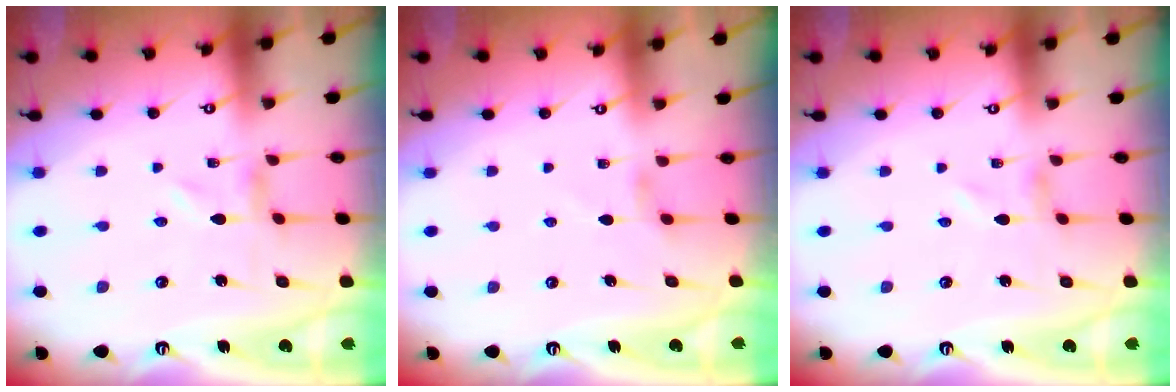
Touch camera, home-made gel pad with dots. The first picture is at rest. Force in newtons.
{"total": 1.8, "press": 1.8, "slide": 0.4}
{"total": 0.8, "press": 0.8, "slide": 0.1}